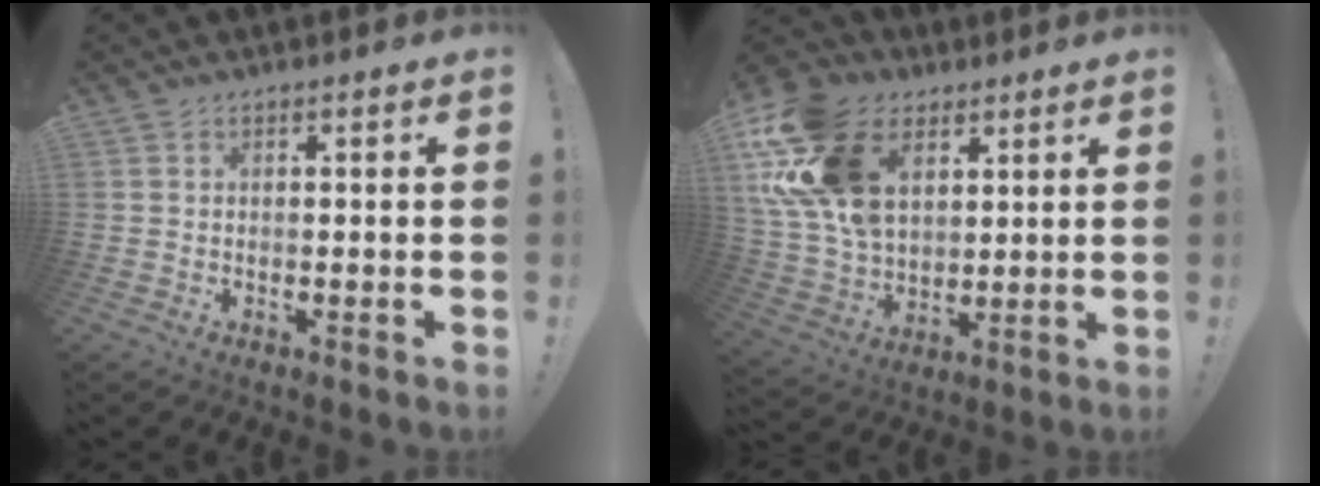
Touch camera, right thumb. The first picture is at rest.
{"total": 23.0, "force": [8.8, 15.9, 14.1], "torque": [-0.282, -0.031, 0.170]}